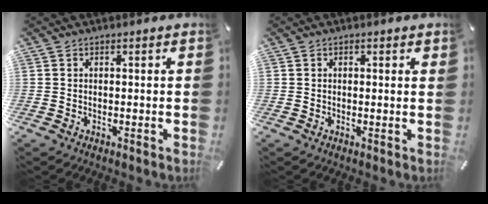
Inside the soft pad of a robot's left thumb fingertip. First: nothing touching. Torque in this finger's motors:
{"motor_torque": [0.06, -0.34, -0.06, 0.22, 0.00]}